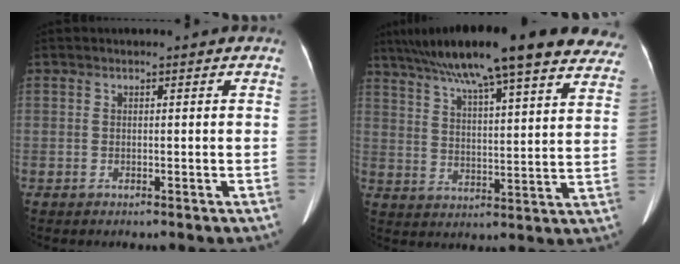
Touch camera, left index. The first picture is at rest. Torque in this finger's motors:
{"motor_torque": [0.42, -1.26, 1.05, 0.21]}